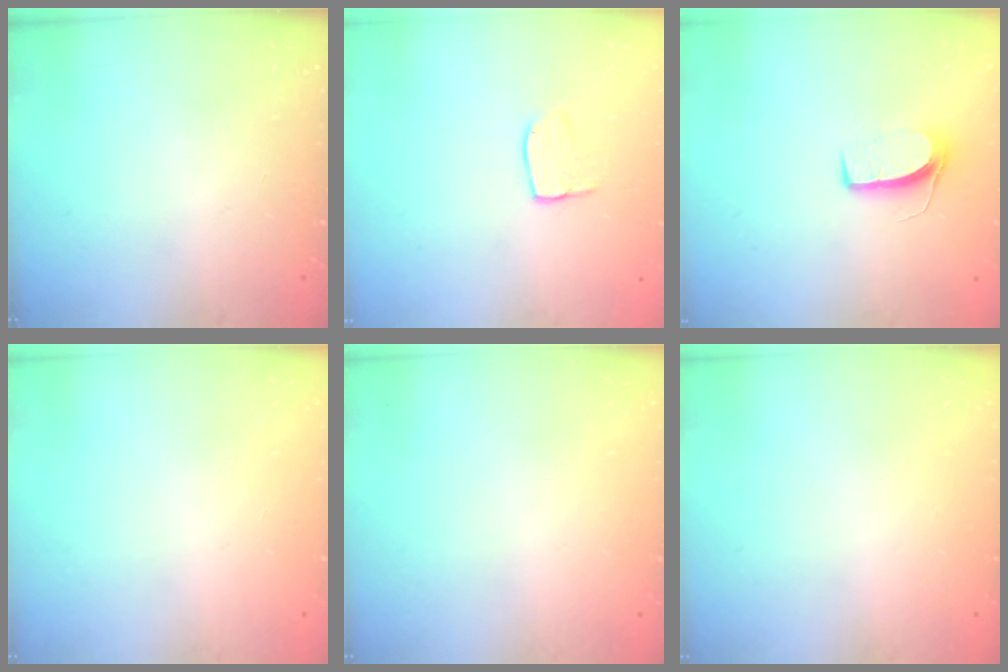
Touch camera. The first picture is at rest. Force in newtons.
{"total": 6.3, "press": 6.3, "slide": 0.2}
{"total": 7.0, "press": 7.0, "slide": 0.4}
{"total": 0.0}
{"total": 0.0}
{"total": 0.0}